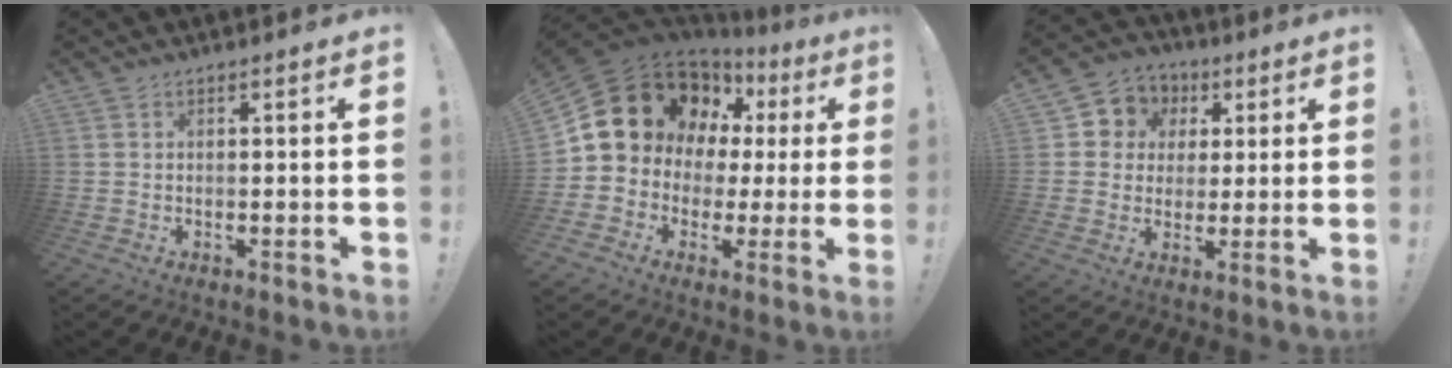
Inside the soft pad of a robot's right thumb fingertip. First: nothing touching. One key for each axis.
{"total": 14.7, "fx": 7.7, "fy": 11.2, "fz": 5.6, "tx": -0.084, "ty": -0.055, "tz": 0.168}
{"total": 7.7, "fx": 1.0, "fy": 7.4, "fz": 1.9, "tx": -0.020, "ty": -0.002, "tz": 0.024}